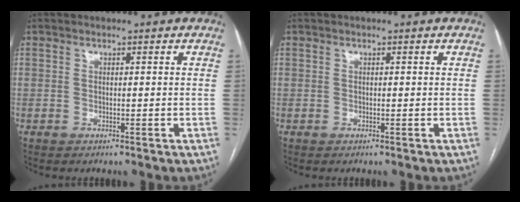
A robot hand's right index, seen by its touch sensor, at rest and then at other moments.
{"total": 0.0}